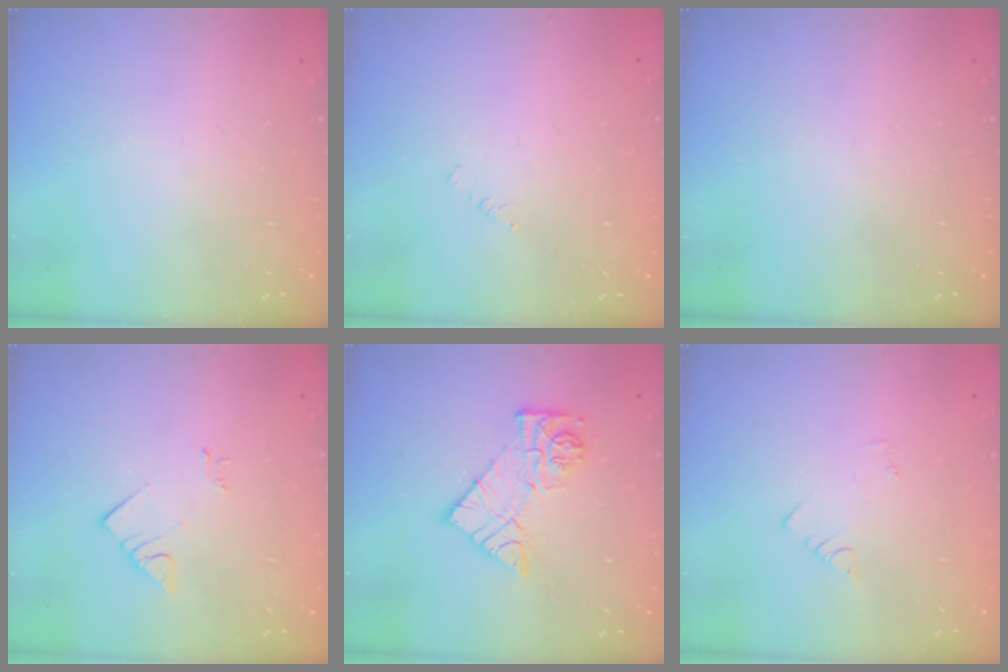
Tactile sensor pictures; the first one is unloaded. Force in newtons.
{"total": 1.2, "press": 1.2, "slide": 0.2}
{"total": 0.0}
{"total": 3.2, "press": 3.2, "slide": 0.4}
{"total": 11.2, "press": 11.2, "slide": 0.8}
{"total": 1.1, "press": 1.1, "slide": 0.3}